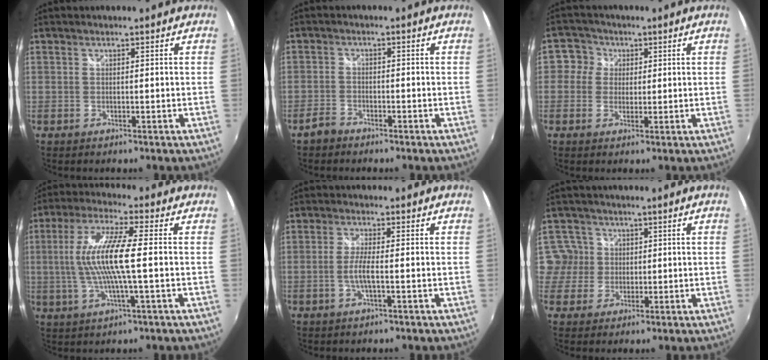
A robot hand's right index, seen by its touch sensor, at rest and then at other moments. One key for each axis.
{"total": 2.7, "fx": -2.3, "fy": 1.3, "fz": 0.7, "tx": -0.025, "ty": 0.003, "tz": -0.044}
{"total": 4.2, "fx": 0.6, "fy": 4.2, "fz": 0.5, "tx": 0.005, "ty": 0.010, "tz": -0.001}
{"total": 12.2, "fx": -0.3, "fy": 1.0, "fz": 12.1, "tx": -0.234, "ty": 0.002, "tz": -0.006}
{"total": 3.7, "fx": -1.0, "fy": 0.1, "fz": 3.5, "tx": -0.072, "ty": -0.003, "tz": -0.021}
{"total": 4.9, "fx": 0.6, "fy": 4.9, "fz": 0.0, "tx": 0.015, "ty": 0.012, "tz": 0.004}